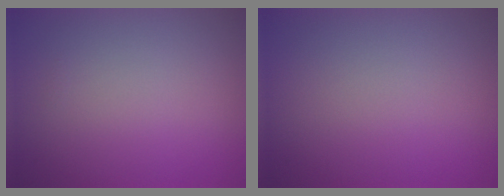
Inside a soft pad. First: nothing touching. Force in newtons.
{"total": 0.0}